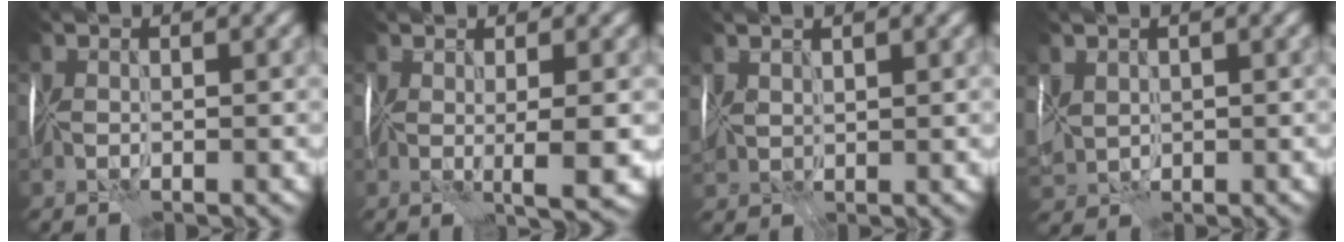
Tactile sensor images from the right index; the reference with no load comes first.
{"total": 4.3, "force": [0.3, 1.1, 4.2], "torque": [-0.056, 0.003, 0.010]}
{"total": 1.9, "force": [1.6, 0.7, 0.5], "torque": [-0.017, 0.009, 0.038]}
{"total": 3.3, "force": [0.8, 2.7, 1.6], "torque": [-0.044, -0.003, 0.018]}